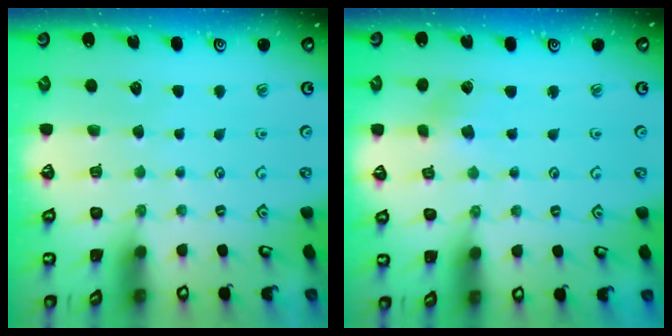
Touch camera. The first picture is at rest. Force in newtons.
{"total": 2.3, "press": 2.3, "slide": 0.3}